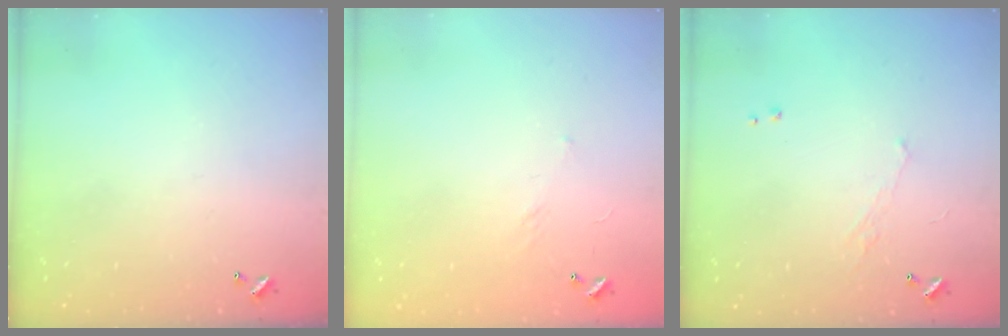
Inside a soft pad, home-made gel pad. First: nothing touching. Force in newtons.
{"total": 6.2, "press": 6.2, "slide": 0.8}
{"total": 0.7, "press": 0.0, "slide": 0.7}